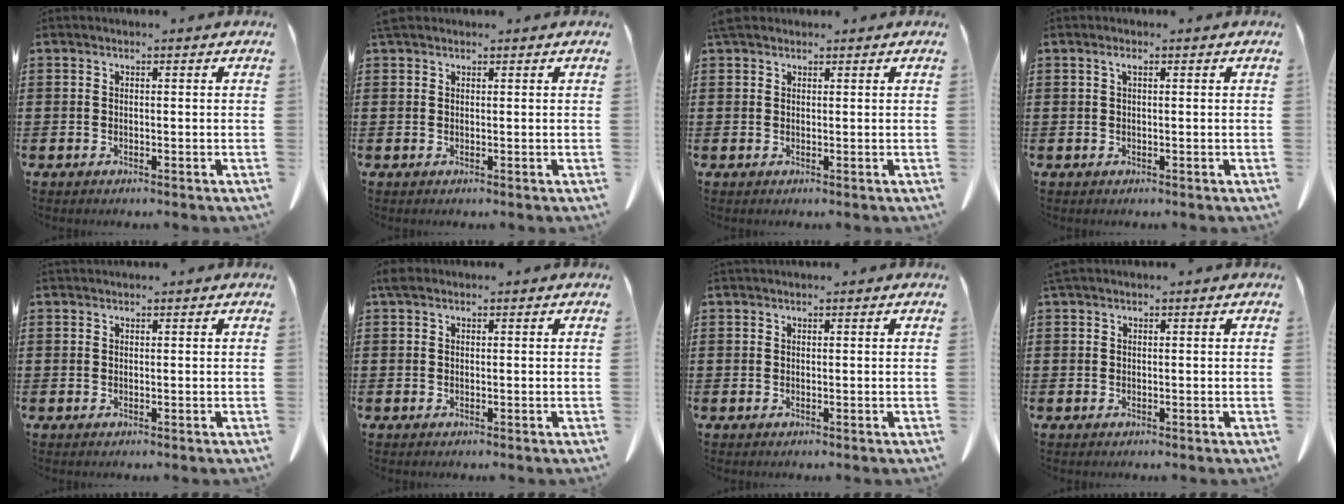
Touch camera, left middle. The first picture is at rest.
{"total": 1.2, "force": [1.0, 0.4, 0.5], "torque": [-0.014, 0.000, 0.020]}
{"total": 2.0, "force": [1.6, 0.8, 0.8], "torque": [-0.021, 0.004, 0.033]}
{"total": 1.0, "force": [0.5, 0.2, 0.9], "torque": [-0.019, 0.001, 0.009]}
{"total": 0.6, "force": [0.6, 0.0, 0.0], "torque": [-0.003, -0.003, 0.014]}
{"total": 1.1, "force": [0.7, 0.7, 0.6], "torque": [-0.015, 0.003, 0.014]}
{"total": 0.6, "force": [0.6, 0.1, 0.1], "torque": [-0.004, -0.003, 0.013]}
{"total": 0.6, "force": [0.5, 0.0, 0.3], "torque": [-0.008, -0.001, 0.012]}